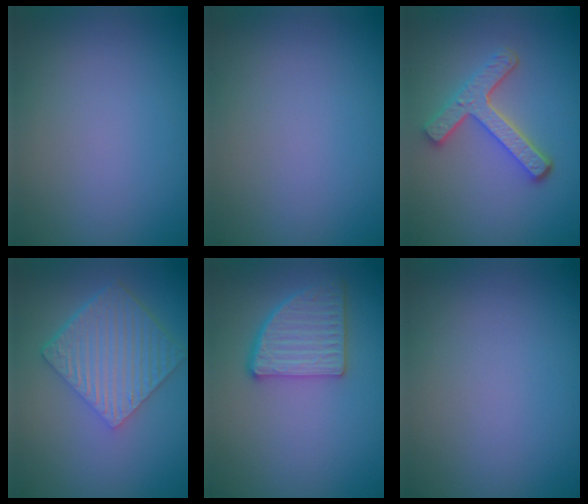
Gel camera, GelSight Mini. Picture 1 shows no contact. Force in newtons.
{"total": 0.0}
{"total": 4.5, "press": 3.4, "slide": 2.9}
{"total": 6.5, "press": 4.6, "slide": 4.6}
{"total": 4.2, "press": 3.9, "slide": 1.6}
{"total": 0.0}